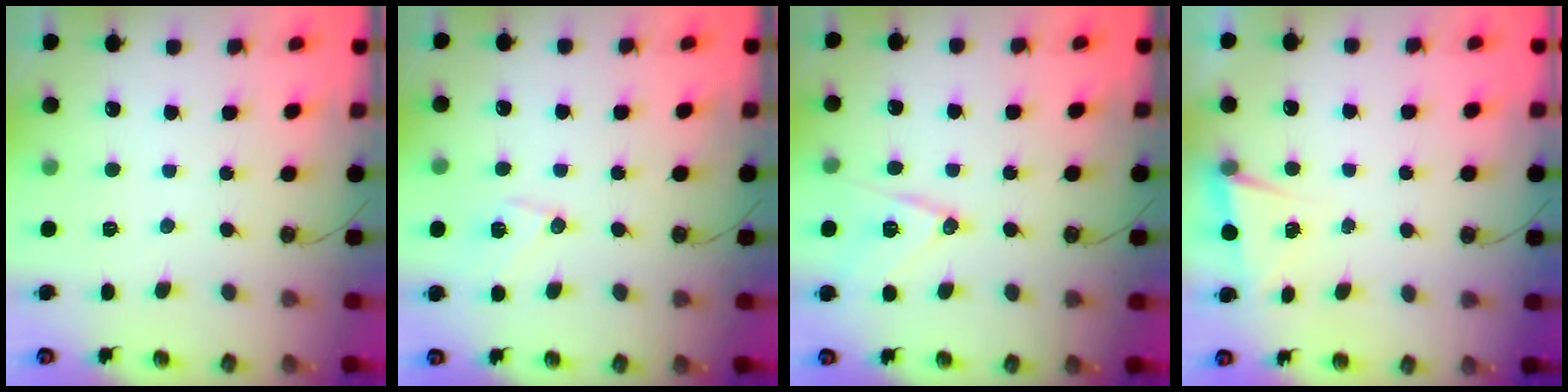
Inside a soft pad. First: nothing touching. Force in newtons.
{"total": 8.4, "press": 8.0, "slide": 2.6}
{"total": 12.6, "press": 12.1, "slide": 3.4}
{"total": 3.8, "press": 2.2, "slide": 3.2}